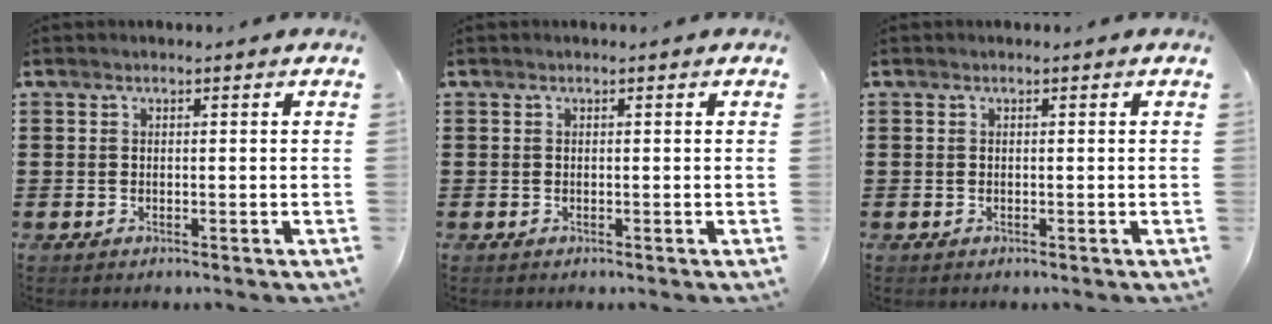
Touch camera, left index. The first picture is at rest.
{"total": 0.0}
{"total": 0.0}